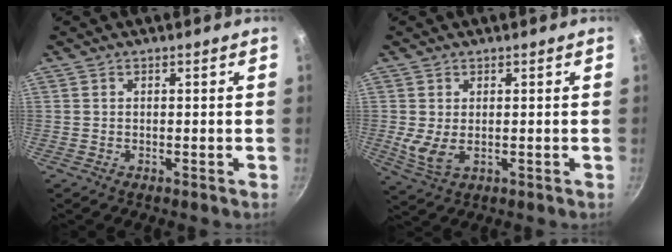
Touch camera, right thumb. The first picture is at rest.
{"total": 4.6, "force": [0.1, 2.6, 3.9], "torque": [-0.075, -0.012, 0.013]}